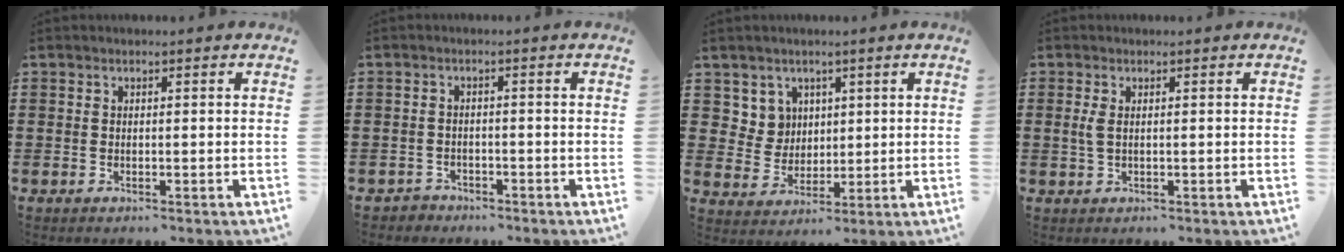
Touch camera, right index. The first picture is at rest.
{"total": 1.6, "force": [-1.5, 0.5, -0.1], "torque": [-0.005, 0.002, -0.035]}
{"total": 5.3, "force": [2.3, 4.7, 1.0], "torque": [-0.036, 0.008, 0.042]}
{"total": 1.8, "force": [0.4, 0.6, 1.7], "torque": [-0.042, 0.000, 0.004]}